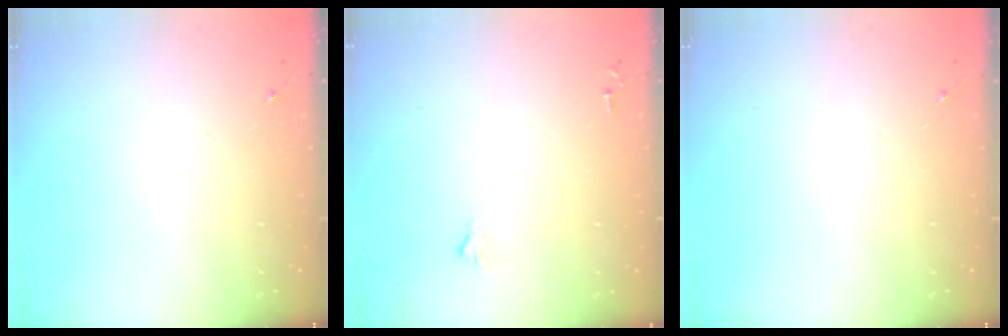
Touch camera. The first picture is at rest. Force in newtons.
{"total": 1.6, "press": 1.6, "slide": 0.2}
{"total": 0.0}